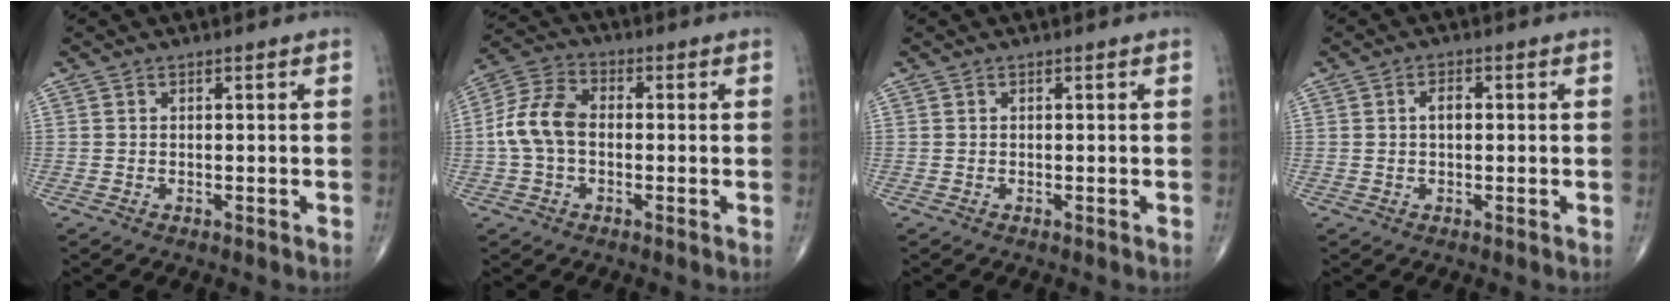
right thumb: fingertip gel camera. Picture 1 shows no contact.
{"total": 9.1, "force": [-0.7, 6.1, 6.8], "torque": [-0.137, 0.028, -0.023]}
{"total": 0.0}
{"total": 2.2, "force": [0.1, 1.2, 1.8], "torque": [-0.029, 0.007, -0.001]}